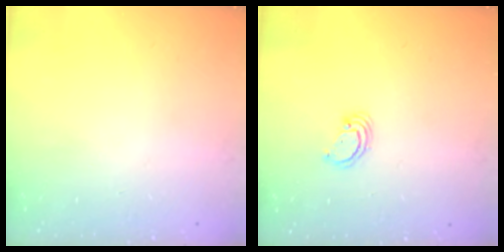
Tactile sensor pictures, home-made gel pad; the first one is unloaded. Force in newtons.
{"total": 2.3, "press": 2.3, "slide": 0.1}